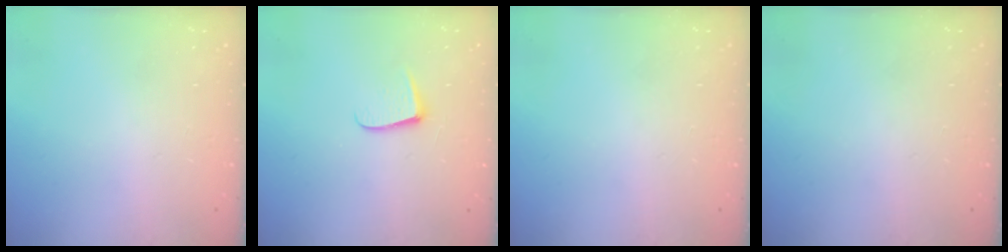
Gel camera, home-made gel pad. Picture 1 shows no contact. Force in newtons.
{"total": 5.9, "press": 5.8, "slide": 0.5}
{"total": 0.0}
{"total": 0.0}